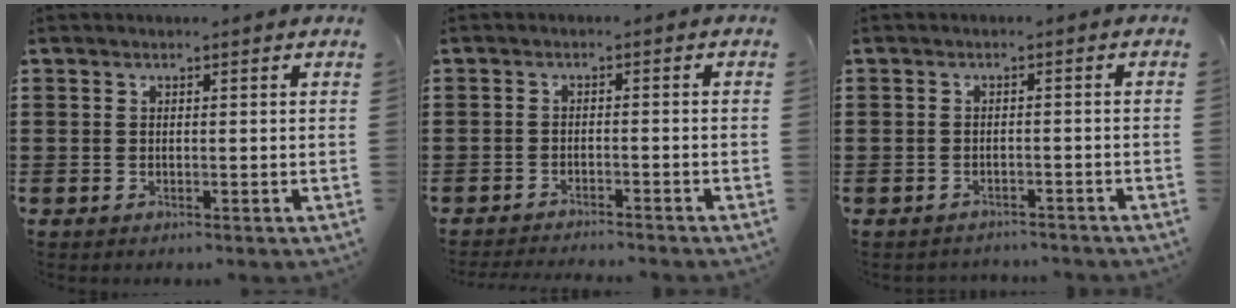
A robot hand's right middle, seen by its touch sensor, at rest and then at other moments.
{"total": 1.9, "force": [-1.9, -0.1, 0.2], "torque": [-0.007, 0.000, -0.039]}
{"total": 1.4, "force": [-1.3, 0.2, -0.1], "torque": [-0.003, 0.001, -0.030]}